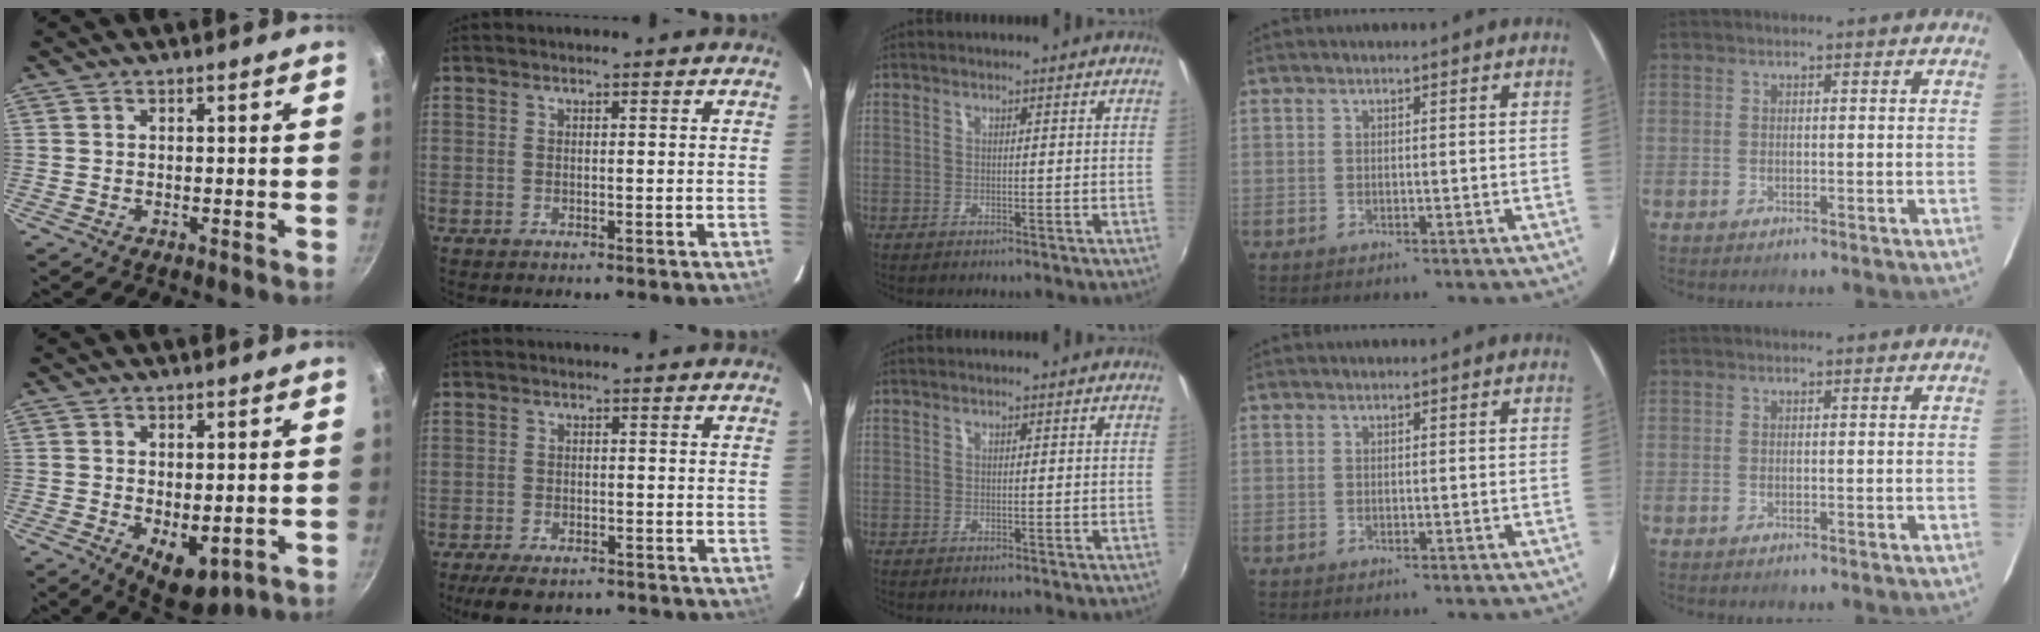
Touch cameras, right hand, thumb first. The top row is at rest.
{"thumb": {"total": 7.1, "force": [-1.1, 4.0, 5.8], "torque": [-0.065, -0.012, 0.000]}, "index": {"total": 7.3, "force": [-5.6, 2.9, 3.5], "torque": [-0.084, -0.010, -0.085]}}